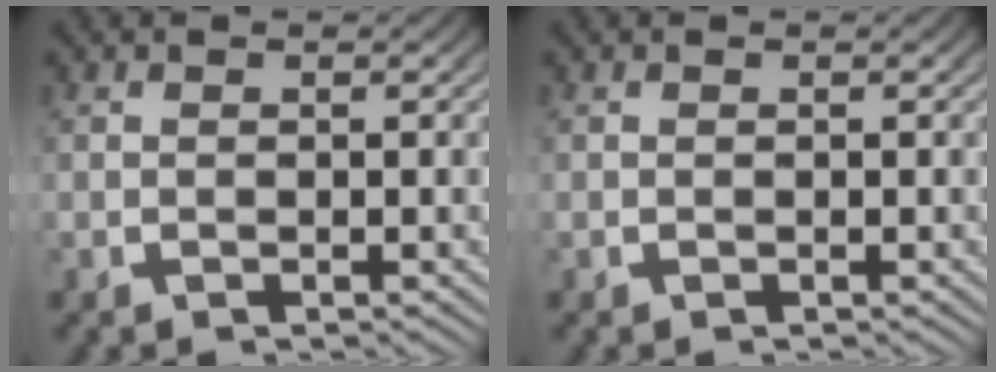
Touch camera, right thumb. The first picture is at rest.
{"total": 0.0}